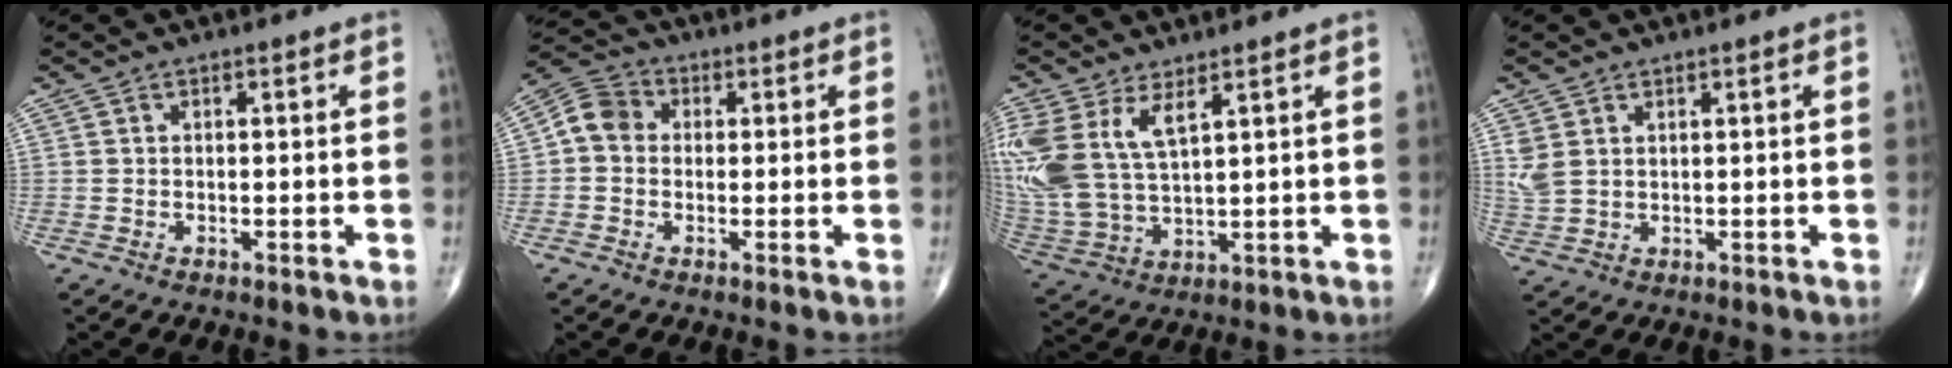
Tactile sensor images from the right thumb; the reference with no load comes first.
{"total": 5.9, "force": [0.0, 5.1, 3.1], "torque": [-0.044, 0.020, -0.013]}
{"total": 15.2, "force": [6.2, 7.4, 11.7], "torque": [-0.274, -0.020, 0.137]}
{"total": 3.4, "force": [1.4, 2.2, 2.2], "torque": [-0.057, 0.001, 0.039]}